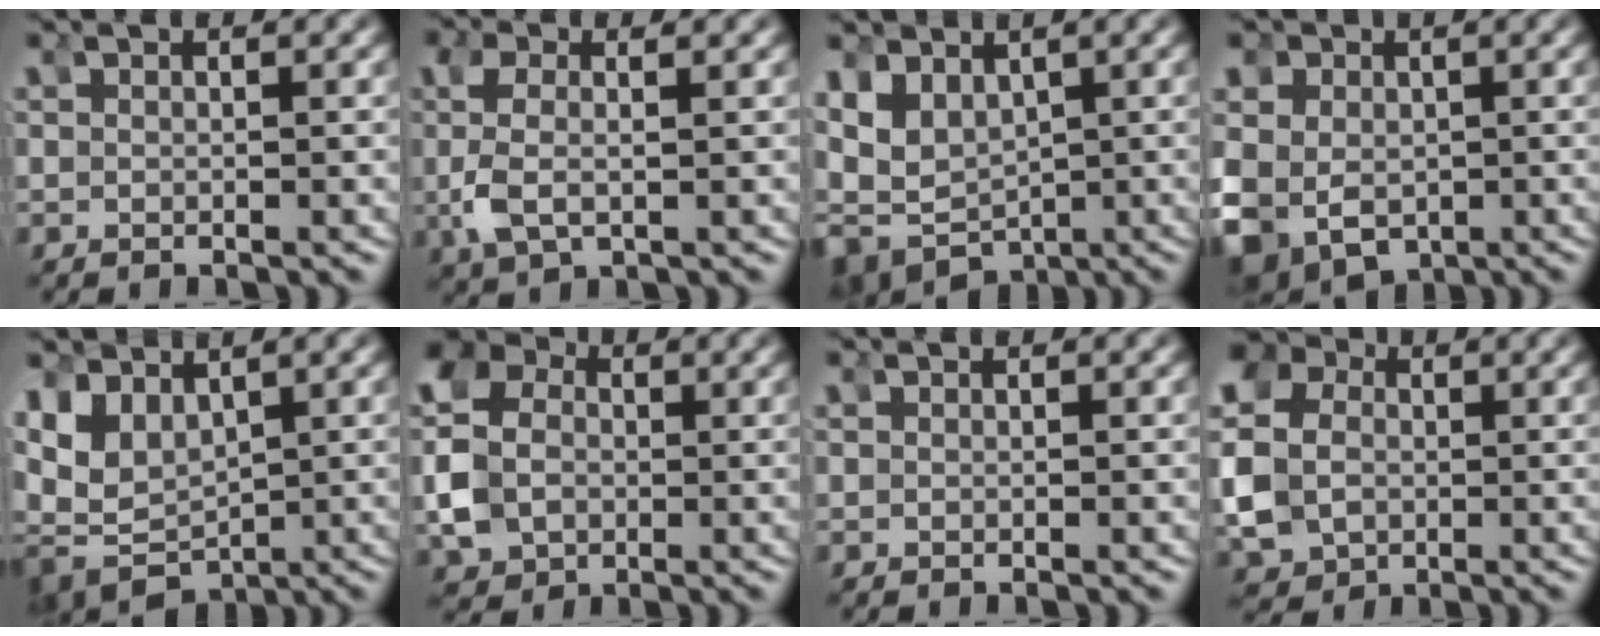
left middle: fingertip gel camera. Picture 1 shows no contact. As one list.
[{"total": 3.8, "force": [-0.1, 2.2, 3.0], "torque": [-0.094, -0.018, 0.007]}, {"total": 9.2, "force": [-0.7, 7.9, 4.7], "torque": [-0.129, -0.035, -0.007]}, {"total": 10.8, "force": [-3.1, 8.8, 5.6], "torque": [-0.159, -0.056, -0.028]}, {"total": 10.2, "force": [-0.5, 8.9, 5.1], "torque": [-0.140, -0.042, 0.002]}, {"total": 9.0, "force": [1.4, 7.6, 4.5], "torque": [-0.098, 0.005, 0.008]}, {"total": 0.0}, {"total": 9.6, "force": [1.3, 8.4, 4.6], "torque": [-0.107, -0.003, 0.010]}]